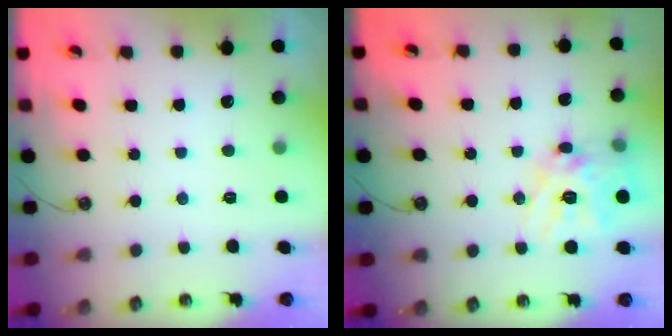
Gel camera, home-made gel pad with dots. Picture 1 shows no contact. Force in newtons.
{"total": 15.6, "press": 15.5, "slide": 1.5}